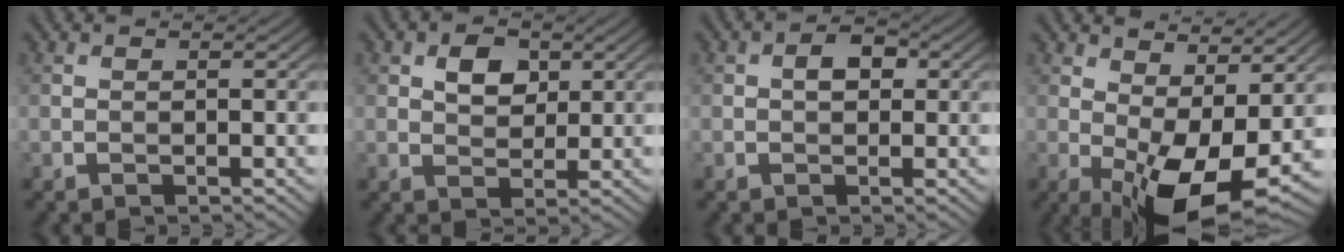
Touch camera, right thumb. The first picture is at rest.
{"total": 4.3, "force": [1.6, 3.0, 2.6], "torque": [-0.048, 0.001, 0.026]}
{"total": 2.8, "force": [0.4, 1.8, 2.1], "torque": [-0.034, 0.003, 0.003]}
{"total": 11.8, "force": [0.5, 5.4, 10.5], "torque": [-0.165, -0.002, 0.019]}